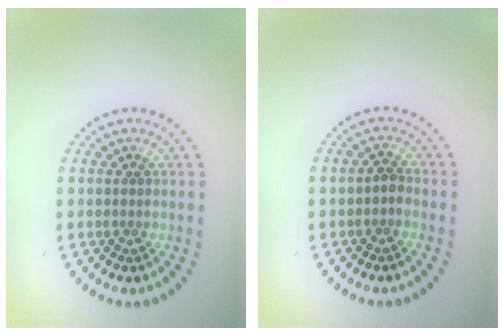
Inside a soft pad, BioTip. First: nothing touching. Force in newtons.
{"total": 1.0, "press": 0.9, "slide": 0.4}